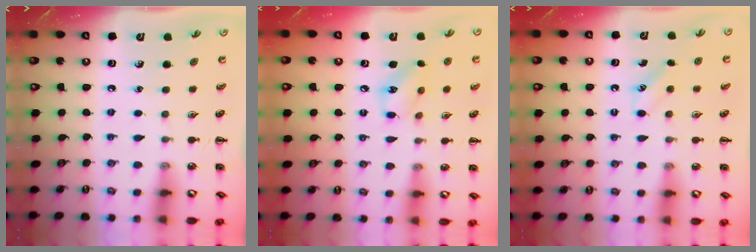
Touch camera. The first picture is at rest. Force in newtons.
{"total": 8.6, "press": 8.5, "slide": 0.8}
{"total": 3.0, "press": 2.9, "slide": 0.7}